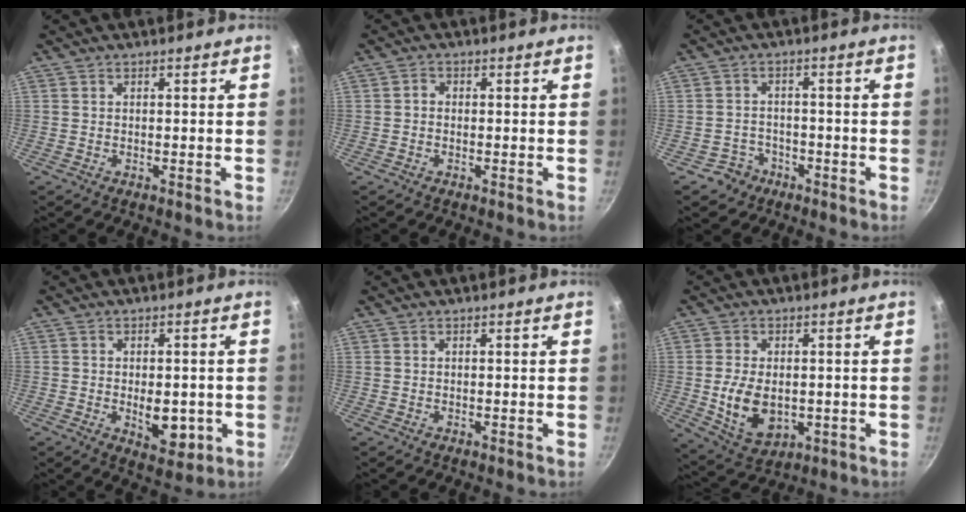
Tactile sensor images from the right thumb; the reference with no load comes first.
{"total": 1.1, "force": [-0.3, 0.9, 0.6], "torque": [-0.009, 0.005, -0.008]}
{"total": 4.0, "force": [-2.3, 3.3, 0.5], "torque": [0.009, 0.027, -0.036]}
{"total": 7.5, "force": [-1.4, 4.5, 5.8], "torque": [-0.054, -0.007, -0.012]}
{"total": 0.0}
{"total": 10.2, "force": [-0.8, 6.7, 7.6], "torque": [-0.127, -0.008, 0.004]}